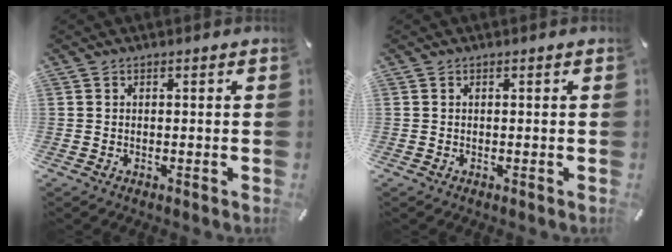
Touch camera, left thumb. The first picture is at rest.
{"total": 0.0}